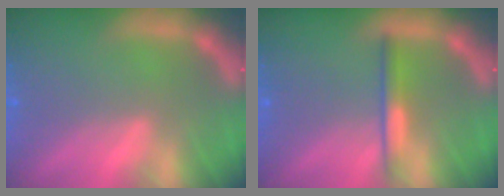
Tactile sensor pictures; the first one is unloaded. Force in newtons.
{"total": 2.4}